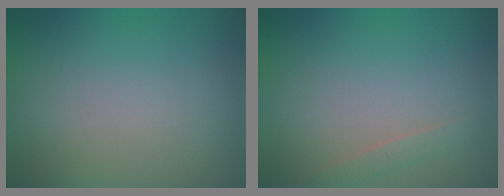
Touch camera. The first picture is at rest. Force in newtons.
{"total": 0.9, "press": 0.9, "slide": 0.0}